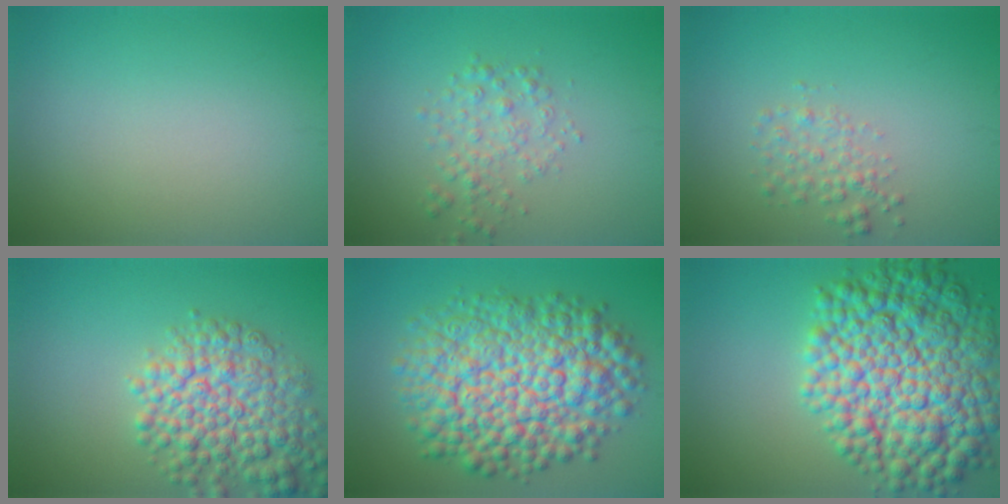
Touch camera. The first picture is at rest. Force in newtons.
{"total": 2.4, "press": 2.4, "slide": 0.1}
{"total": 2.0, "press": 2.0, "slide": 0.1}
{"total": 7.2, "press": 7.2, "slide": 0.3}
{"total": 12.8, "press": 12.8, "slide": 0.3}
{"total": 13.7, "press": 13.7, "slide": 0.1}